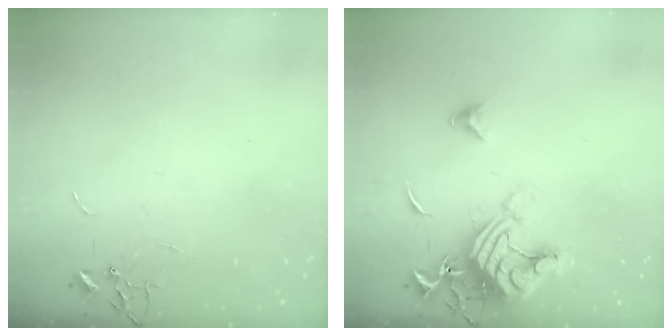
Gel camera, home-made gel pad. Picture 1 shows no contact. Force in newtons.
{"total": 15.5, "press": 15.4, "slide": 1.8}